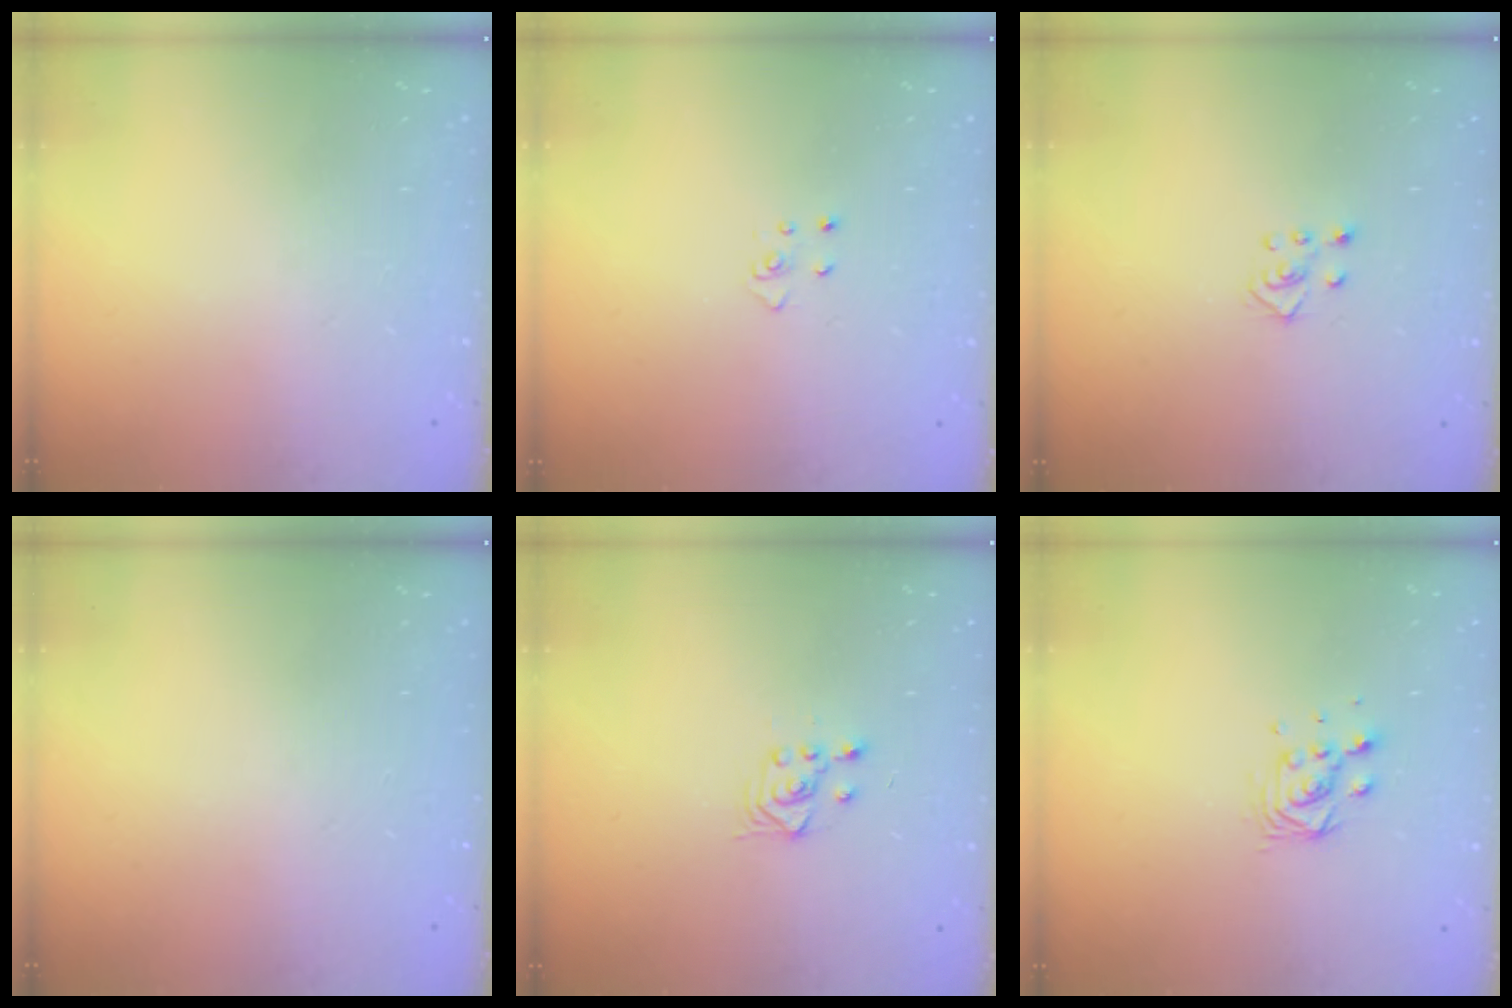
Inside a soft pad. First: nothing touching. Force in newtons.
{"total": 3.2, "press": 3.2, "slide": 0.3}
{"total": 3.1, "press": 3.1, "slide": 0.4}
{"total": 0.0}
{"total": 3.4, "press": 3.1, "slide": 1.4}
{"total": 5.2, "press": 5.2, "slide": 0.3}